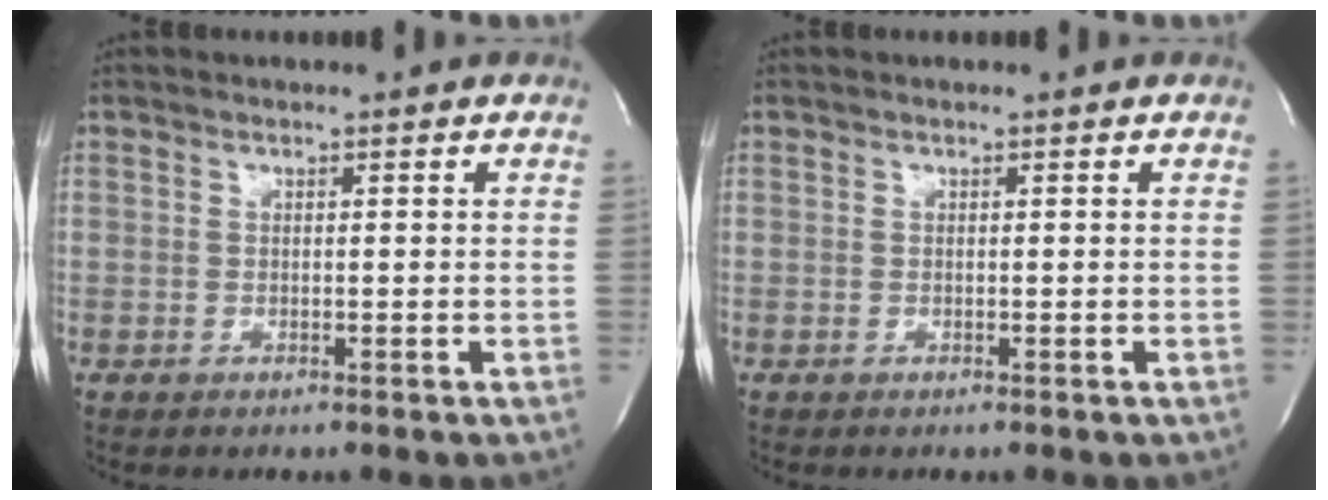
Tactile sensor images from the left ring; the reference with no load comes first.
{"total": 0.0}